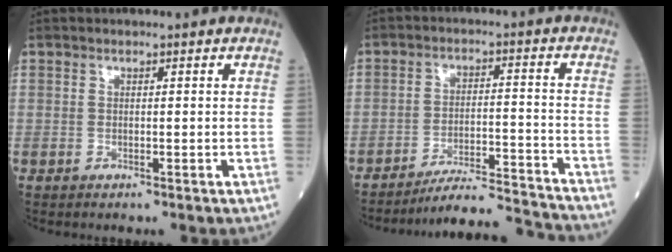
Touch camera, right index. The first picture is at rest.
{"total": 11.6, "force": [-11.4, -1.0, 1.6], "torque": [-0.018, 0.009, -0.179]}